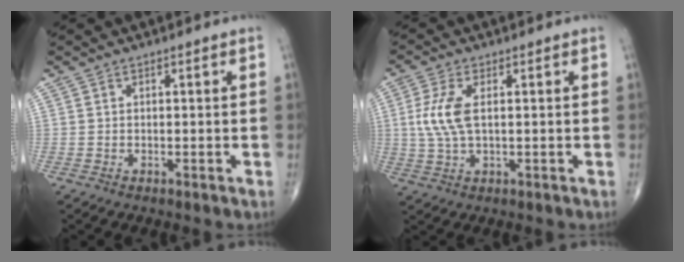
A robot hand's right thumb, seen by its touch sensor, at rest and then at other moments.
{"total": 6.8, "force": [1.0, 2.9, 6.1], "torque": [-0.151, 0.001, 0.020]}